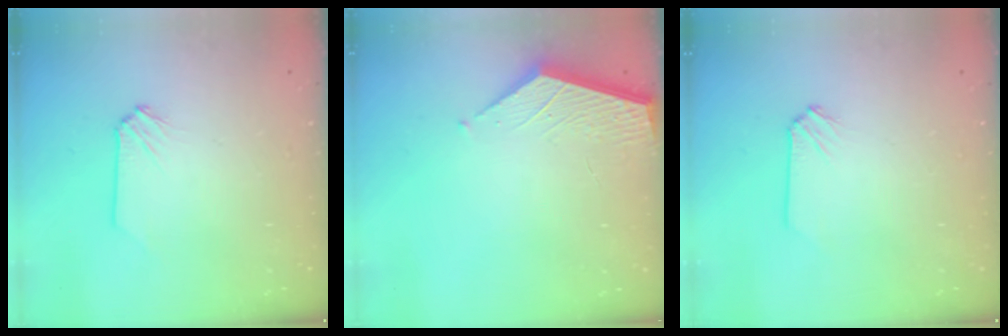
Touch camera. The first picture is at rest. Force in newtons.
{"total": 1.9, "press": 1.9, "slide": 0.2}
{"total": 0.0}